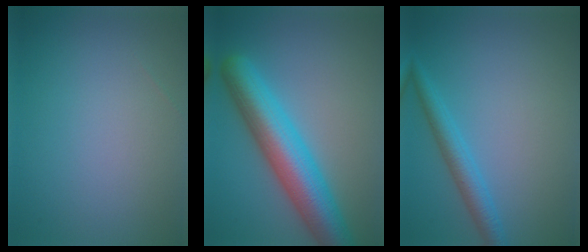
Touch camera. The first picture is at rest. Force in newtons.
{"total": 8.5, "press": 8.5, "slide": 0.3}
{"total": 2.8, "press": 2.7, "slide": 0.2}